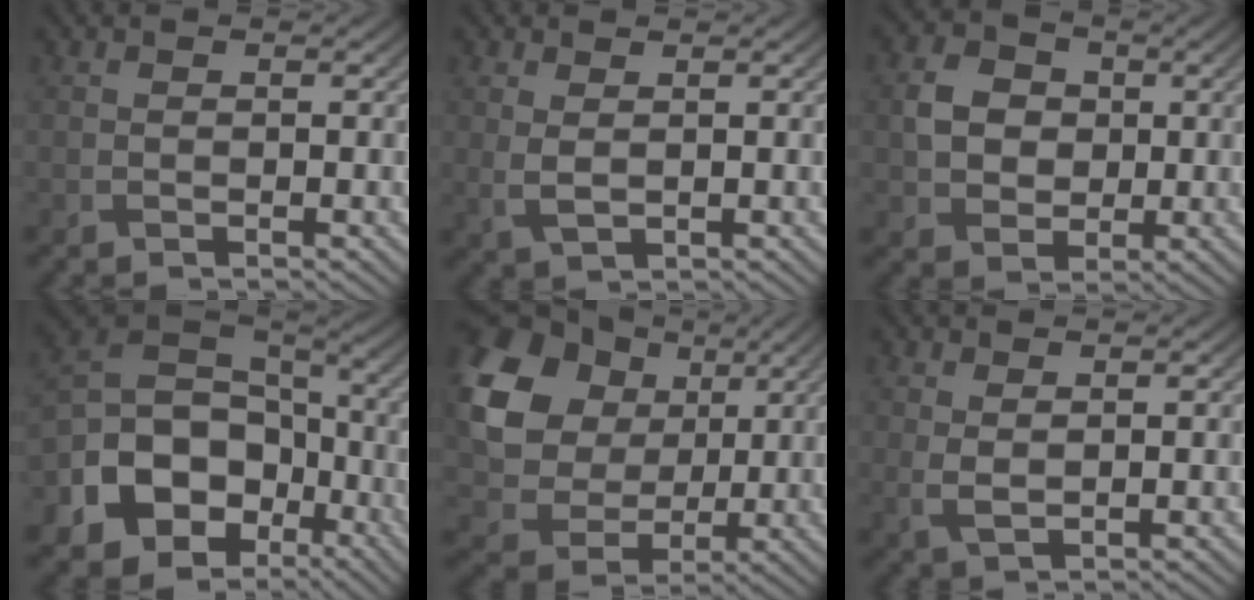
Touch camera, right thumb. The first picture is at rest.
{"total": 2.2, "force": [0.9, 1.0, 1.7], "torque": [-0.046, -0.005, 0.020]}
{"total": 5.5, "force": [0.6, 4.8, 2.7], "torque": [-0.062, 0.005, -0.001]}
{"total": 16.0, "force": [-6.6, 12.1, 8.2], "torque": [-0.184, -0.035, -0.121]}
{"total": 15.8, "force": [4.7, 12.2, 8.9], "torque": [-0.223, 0.019, 0.093]}
{"total": 2.0, "force": [1.2, 0.7, 1.5], "torque": [-0.038, -0.004, 0.026]}